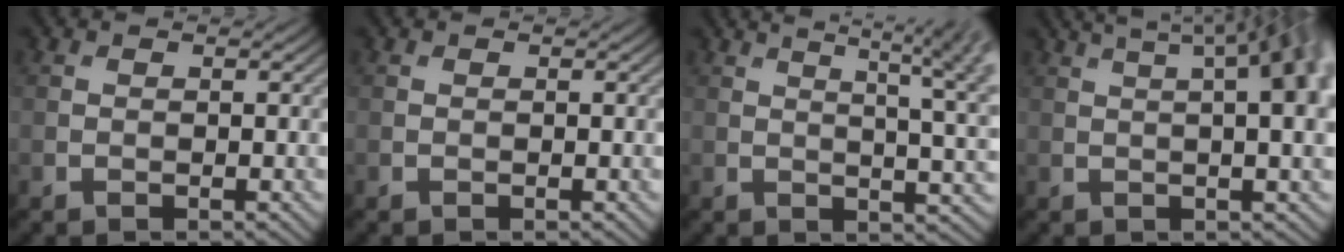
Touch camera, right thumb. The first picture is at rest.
{"total": 0.0}
{"total": 11.8, "force": [5.1, 4.0, 9.9], "torque": [-0.121, 0.031, 0.055]}
{"total": 11.0, "force": [3.9, 3.3, 9.8], "torque": [-0.117, 0.046, 0.042]}